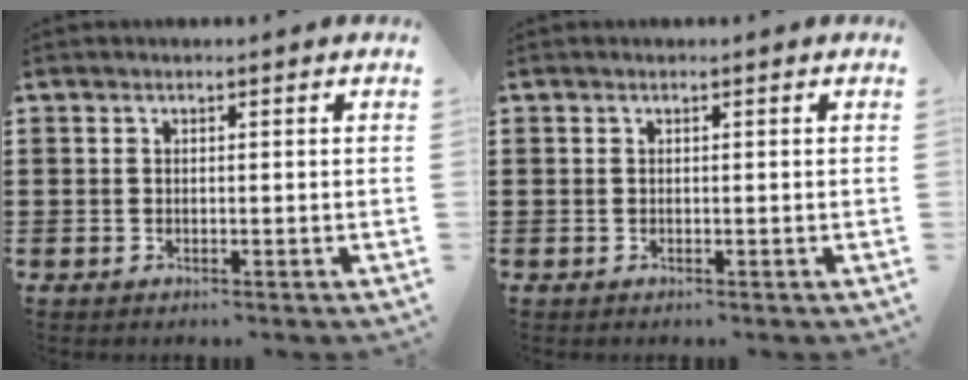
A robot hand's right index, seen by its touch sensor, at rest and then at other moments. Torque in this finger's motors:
{"motor_torque": [0.00, 0.00, 0.00, -0.01]}